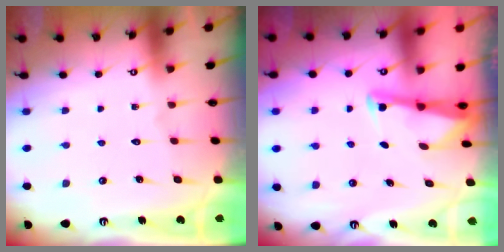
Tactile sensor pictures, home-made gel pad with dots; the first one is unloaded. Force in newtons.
{"total": 2.9, "press": 2.9, "slide": 0.2}